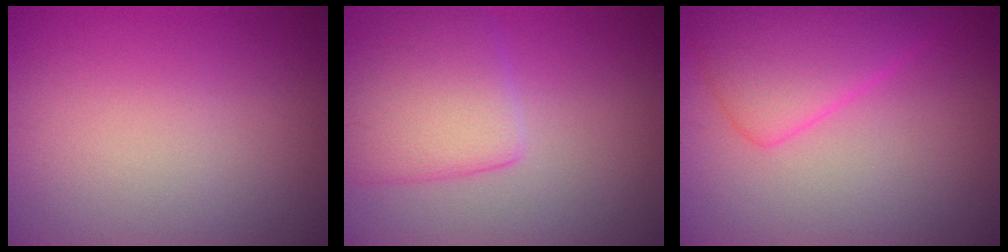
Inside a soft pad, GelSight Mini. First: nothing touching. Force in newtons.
{"total": 5.0, "press": 5.0, "slide": 0.3}
{"total": 4.6, "press": 4.6, "slide": 0.3}